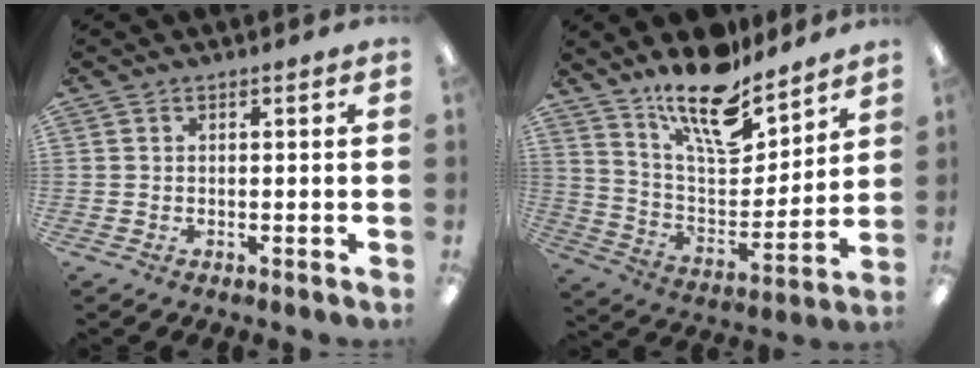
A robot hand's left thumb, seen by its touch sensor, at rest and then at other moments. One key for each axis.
{"total": 17.6, "fx": 13.7, "fy": 6.2, "fz": 9.1, "tx": -0.160, "ty": -0.093, "tz": 0.238}